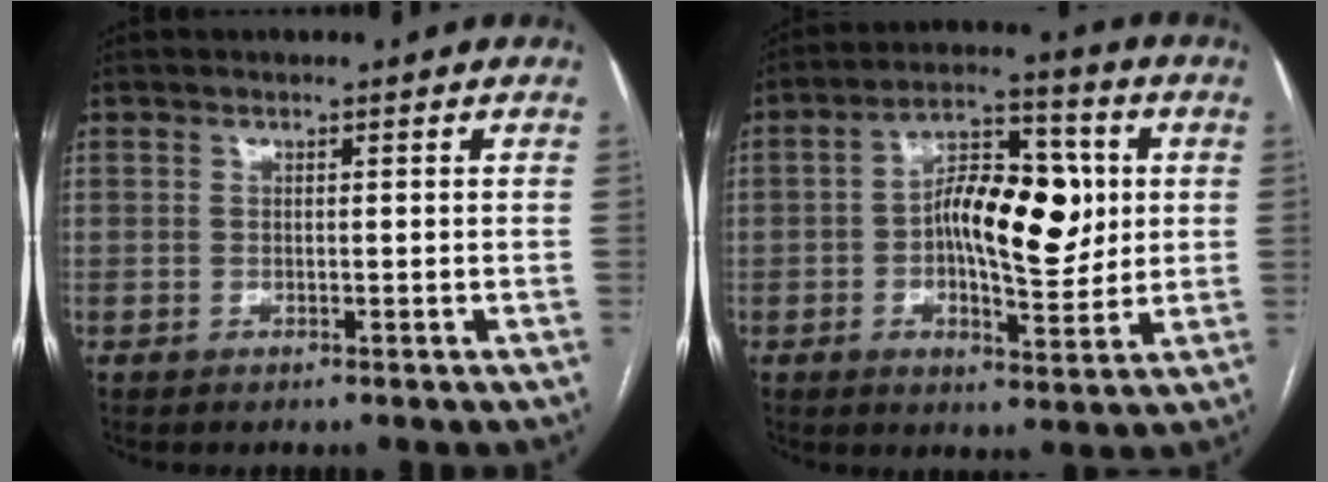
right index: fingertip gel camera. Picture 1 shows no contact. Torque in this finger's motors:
{"motor_torque": [0.89, -0.31, 0.62, 0.13]}